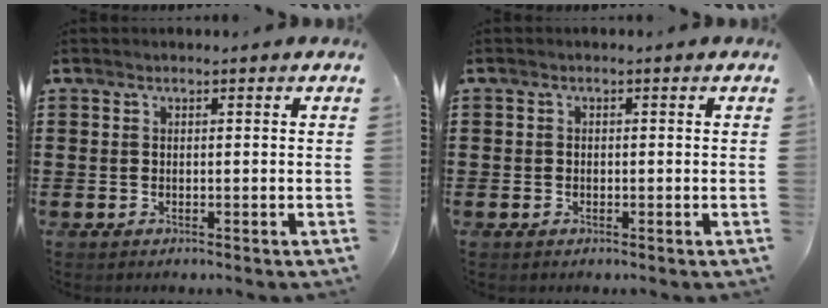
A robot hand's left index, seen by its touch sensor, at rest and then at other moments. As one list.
[{"total": 0.7, "force": [-0.3, 0.6, 0.2], "torque": [-0.007, 0.001, -0.007]}]